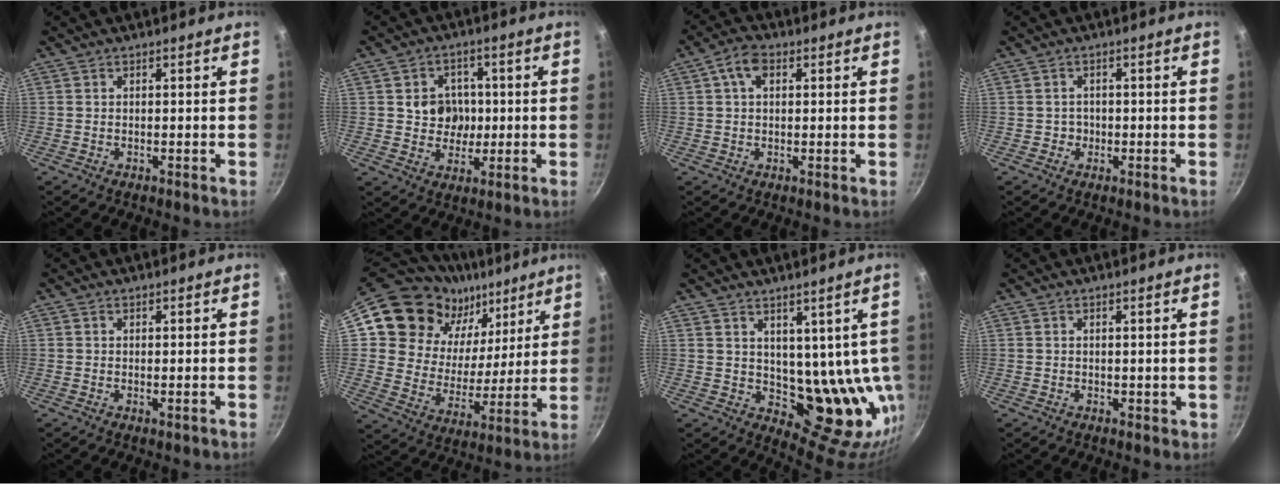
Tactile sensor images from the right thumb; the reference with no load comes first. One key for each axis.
{"total": 7.6, "fx": 0.3, "fy": 6.8, "fz": 3.2, "tx": -0.015, "ty": 0.003, "tz": 0.005}
{"total": 4.9, "fx": 1.6, "fy": 3.1, "fz": 3.4, "tx": -0.052, "ty": 0.006, "tz": 0.023}
{"total": 1.3, "fx": -0.3, "fy": 1.3, "fz": 0.2, "tx": 0.010, "ty": 0.003, "tz": -0.003}
{"total": 0.5, "fx": 0.1, "fy": 0.2, "fz": 0.5, "tx": -0.008, "ty": -0.001, "tz": 0.000}
{"total": 19.4, "fx": 12.0, "fy": 12.8, "fz": 8.4, "tx": -0.111, "ty": -0.072, "tz": 0.199}
{"total": 13.8, "fx": 3.8, "fy": 8.5, "fz": 10.2, "tx": -0.089, "ty": -0.032, "tz": 0.080}
{"total": 0.7, "fx": 0.4, "fy": 0.5, "fz": 0.2, "tx": 0.004, "ty": 0.000, "tz": 0.005}